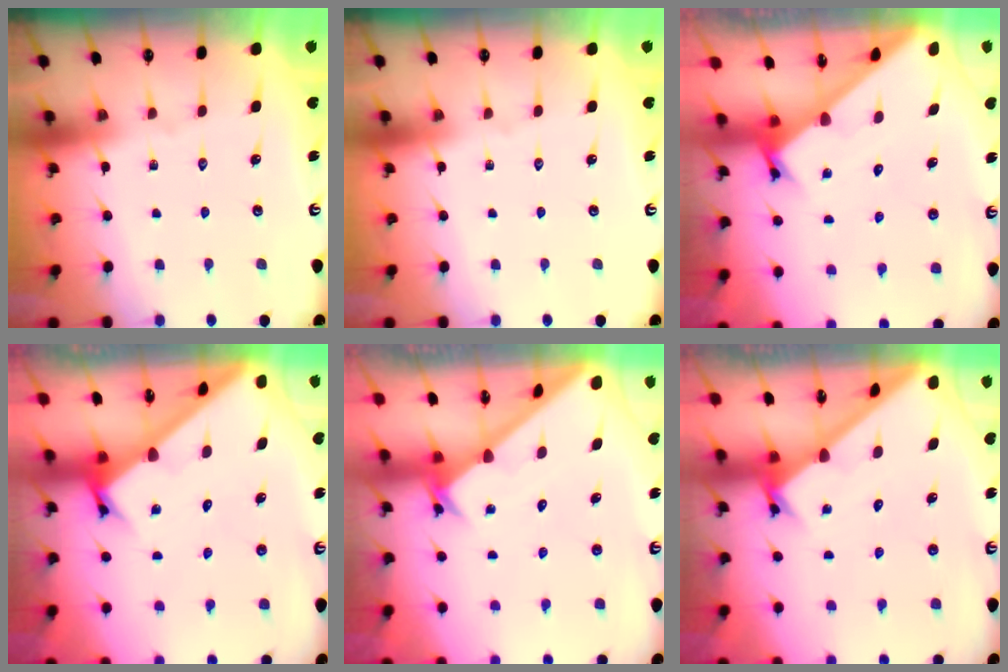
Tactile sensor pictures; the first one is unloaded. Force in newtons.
{"total": 0.0}
{"total": 2.2, "press": 2.2, "slide": 0.2}
{"total": 2.7, "press": 2.7, "slide": 0.2}
{"total": 2.4, "press": 2.4, "slide": 0.2}
{"total": 1.9, "press": 1.9, "slide": 0.1}